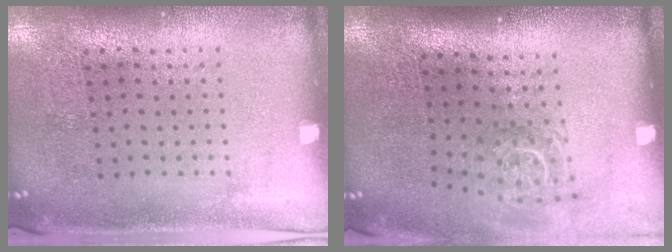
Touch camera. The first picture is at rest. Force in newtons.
{"total": 1.8, "press": 1.2, "slide": 1.3}